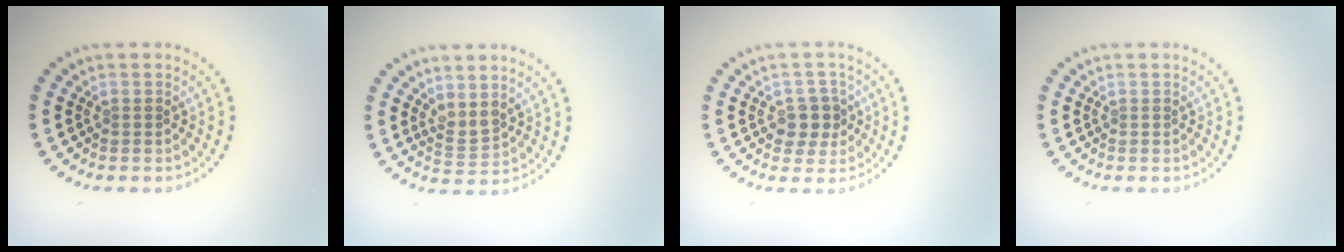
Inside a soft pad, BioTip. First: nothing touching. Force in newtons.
{"total": 1.7, "press": 1.4, "slide": 0.9}
{"total": 2.7, "press": 2.5, "slide": 1.0}
{"total": 0.0}